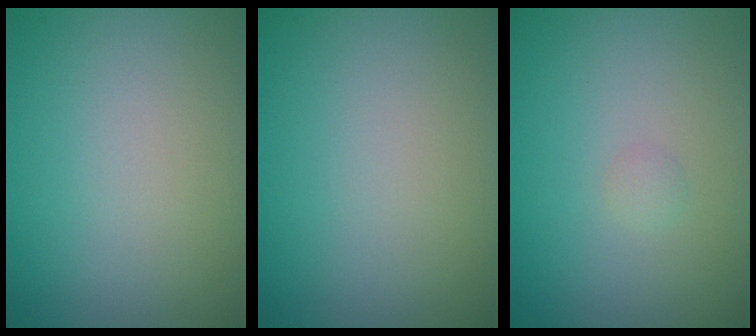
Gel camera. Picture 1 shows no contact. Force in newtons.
{"total": 0.0}
{"total": 0.6, "press": 0.6, "slide": 0.0}